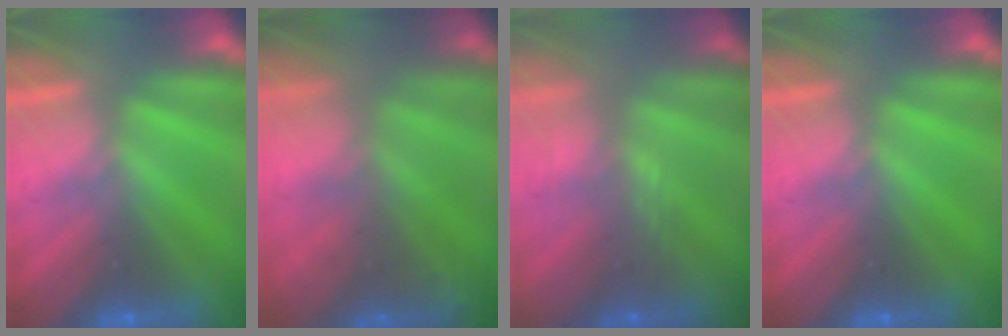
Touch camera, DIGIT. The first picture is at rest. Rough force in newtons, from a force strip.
{"total": 8.8}
{"total": 2.8}
{"total": 0.0}